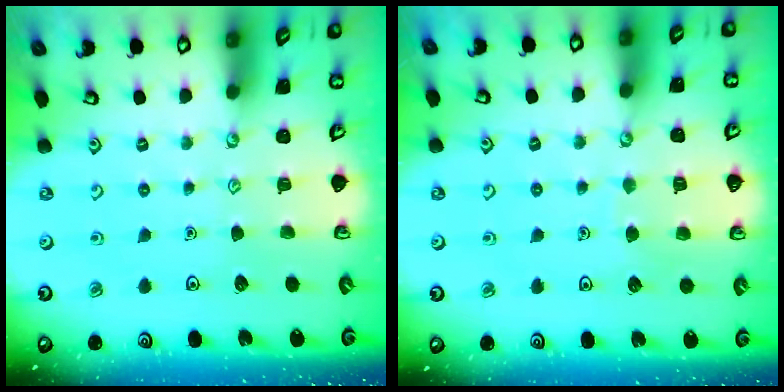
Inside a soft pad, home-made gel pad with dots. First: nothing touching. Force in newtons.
{"total": 3.5, "press": 3.5, "slide": 0.2}